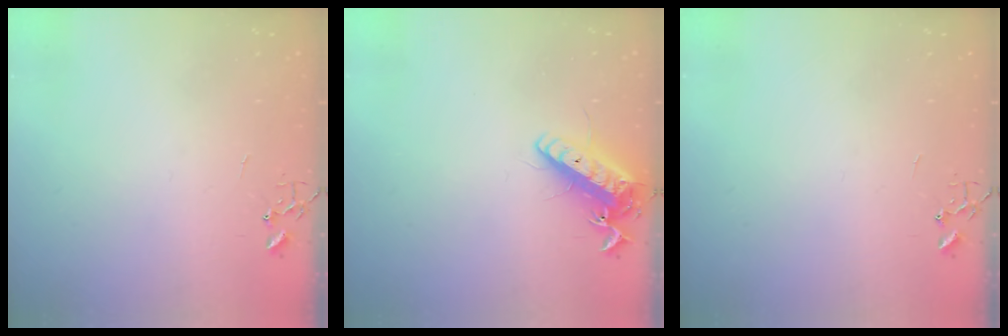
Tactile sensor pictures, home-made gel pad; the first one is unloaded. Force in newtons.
{"total": 13.6, "press": 13.4, "slide": 2.3}
{"total": 0.0}